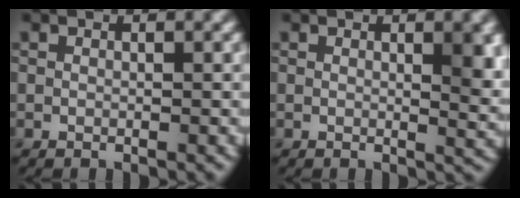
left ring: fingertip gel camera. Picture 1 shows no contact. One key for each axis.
{"total": 3.6, "fx": 1.0, "fy": 1.1, "fz": 3.2, "tx": -0.034, "ty": -0.002, "tz": 0.015}